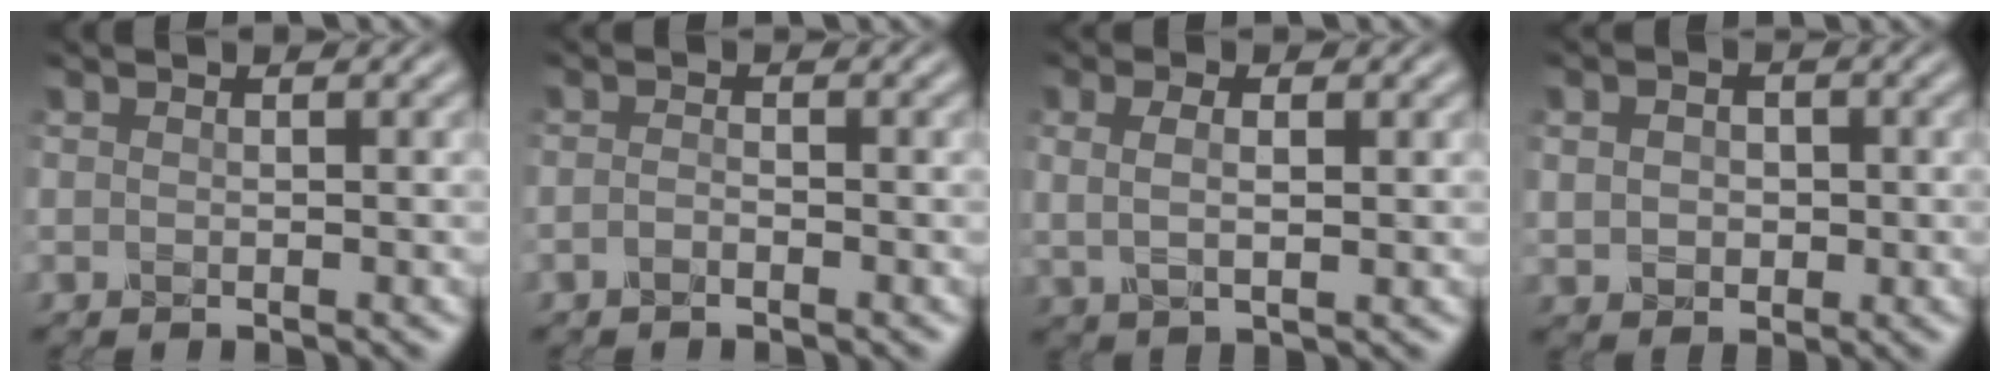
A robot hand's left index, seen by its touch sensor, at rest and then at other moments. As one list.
[{"total": 0.8, "force": [-0.5, 0.3, 0.5], "torque": [-0.013, 0.000, -0.013]}, {"total": 3.0, "force": [0.9, 1.3, 2.5], "torque": [-0.048, -0.004, 0.017]}, {"total": 2.6, "force": [0.1, 2.1, 1.6], "torque": [-0.031, 0.000, 0.003]}]